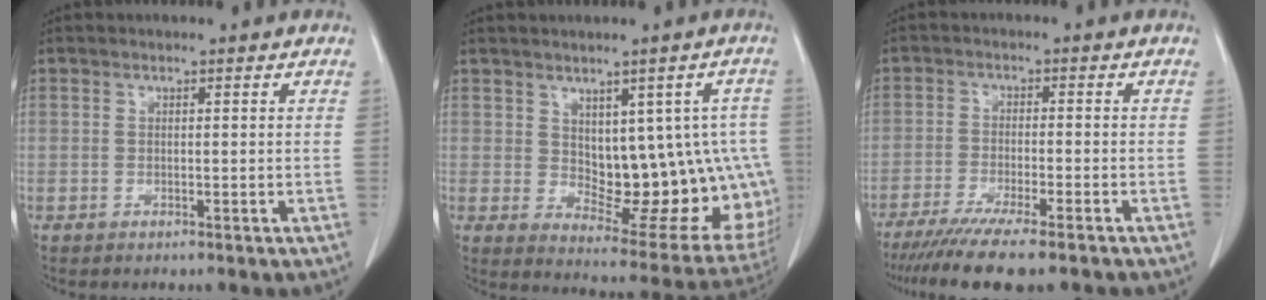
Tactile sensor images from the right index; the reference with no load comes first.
{"total": 15.6, "force": [0.3, 7.9, 13.5], "torque": [-0.128, 0.011, 0.030]}
{"total": 11.5, "force": [-9.3, 0.4, 6.8], "torque": [-0.096, -0.027, -0.144]}